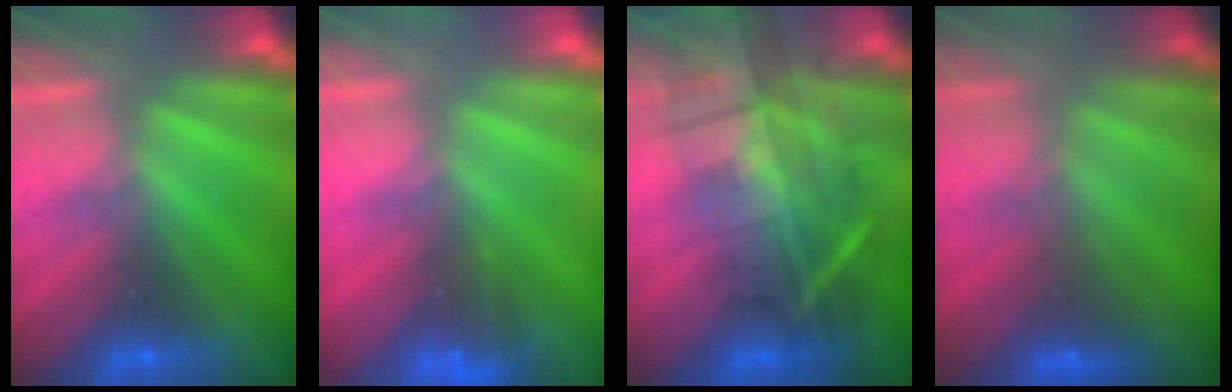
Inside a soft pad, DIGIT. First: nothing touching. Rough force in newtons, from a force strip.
{"total": 4.5}
{"total": 7.0}
{"total": 2.5}